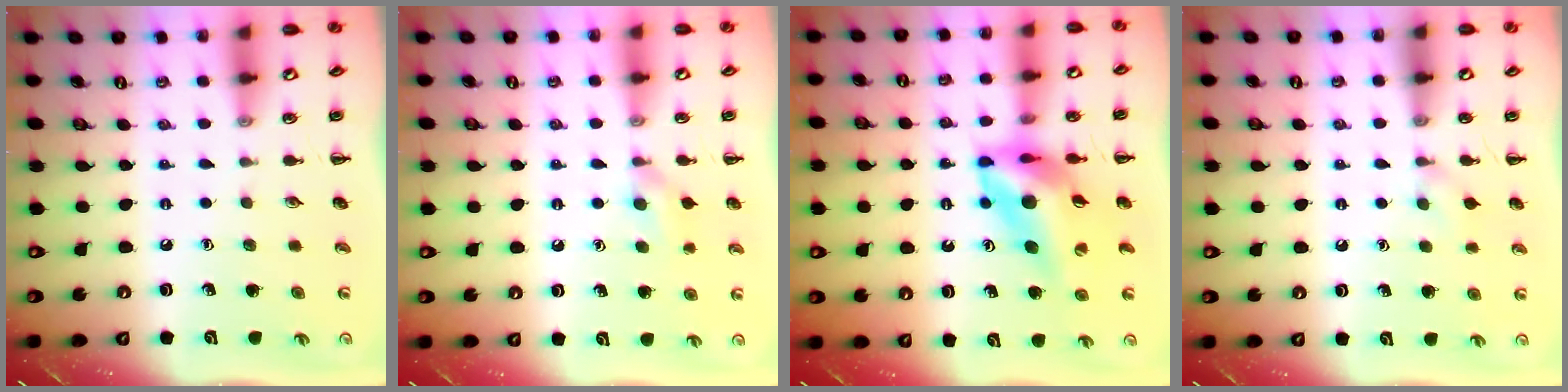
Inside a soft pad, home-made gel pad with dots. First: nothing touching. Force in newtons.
{"total": 6.7, "press": 6.5, "slide": 1.9}
{"total": 12.5, "press": 11.9, "slide": 3.8}
{"total": 4.0, "press": 3.7, "slide": 1.5}